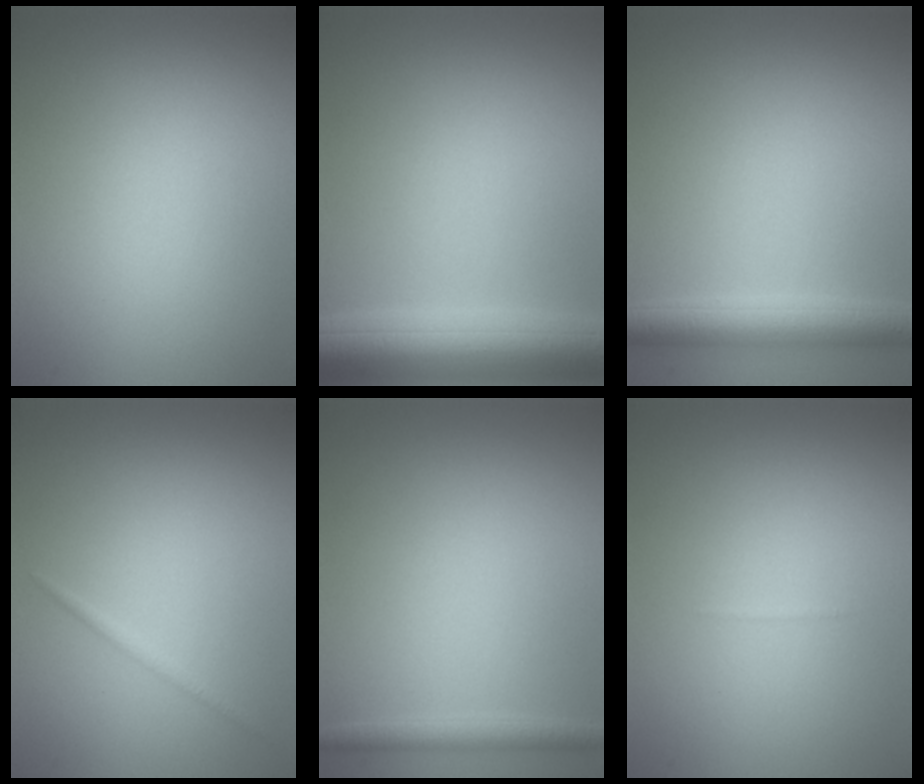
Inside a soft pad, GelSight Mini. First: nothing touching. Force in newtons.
{"total": 7.9, "press": 7.8, "slide": 0.4}
{"total": 4.1, "press": 4.1, "slide": 0.1}
{"total": 0.7, "press": 0.7, "slide": 0.0}
{"total": 1.7, "press": 1.7, "slide": 0.1}
{"total": 0.0}